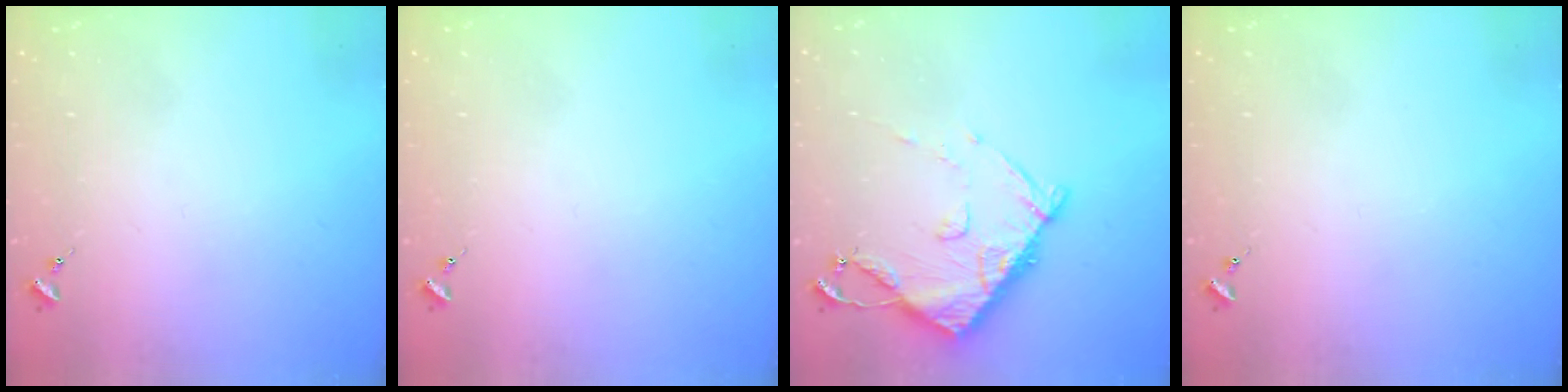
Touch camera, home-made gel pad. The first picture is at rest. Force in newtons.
{"total": 0.0}
{"total": 10.7, "press": 10.7, "slide": 1.3}
{"total": 0.0}